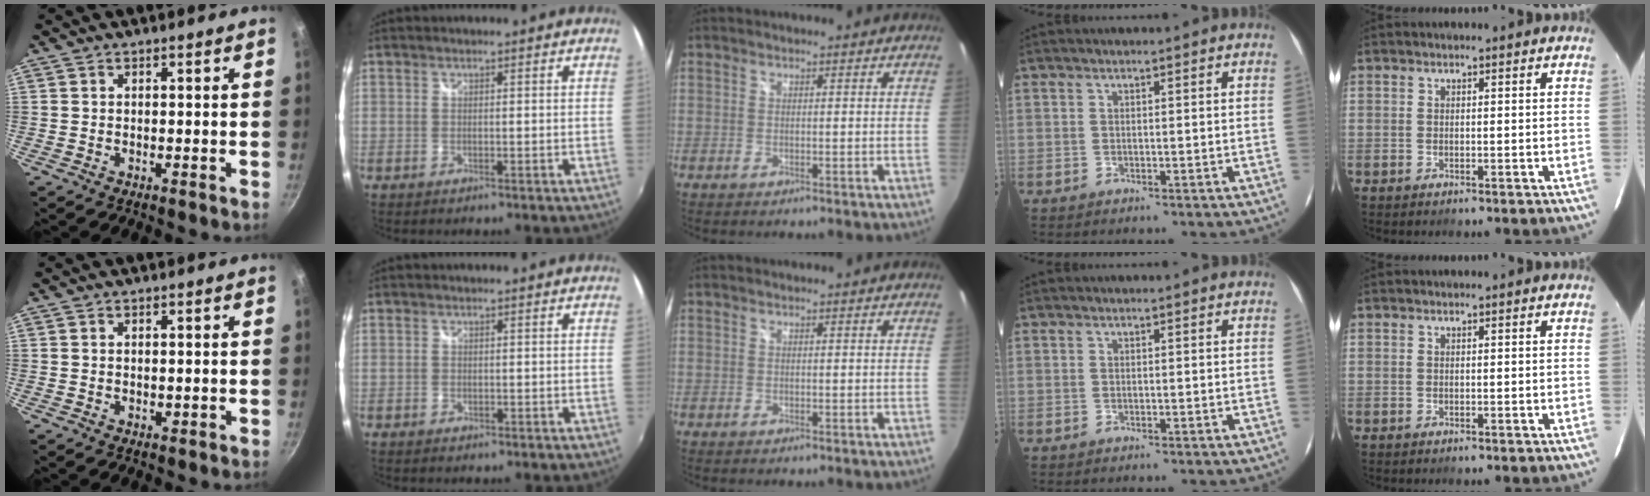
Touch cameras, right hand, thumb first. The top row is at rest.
{"thumb": {"total": 0.5, "force": [0.2, 0.4, 0.3], "torque": [-0.003, -0.001, 0.003]}, "index": {"total": 0.6, "force": [-0.4, 0.4, 0.1], "torque": [-0.003, 0.000, -0.008]}}